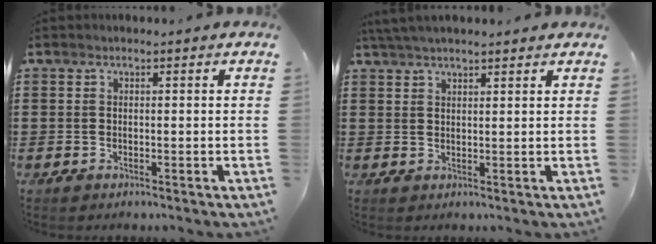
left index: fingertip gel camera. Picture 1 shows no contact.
{"total": 2.9, "force": [2.6, 0.4, 1.2], "torque": [-0.029, 0.002, 0.049]}